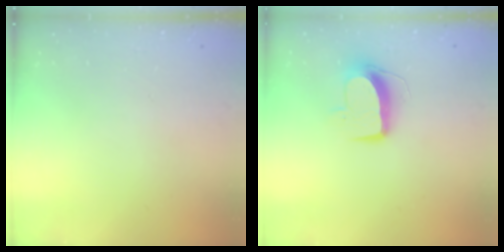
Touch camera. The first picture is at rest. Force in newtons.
{"total": 9.8, "press": 9.7, "slide": 1.0}